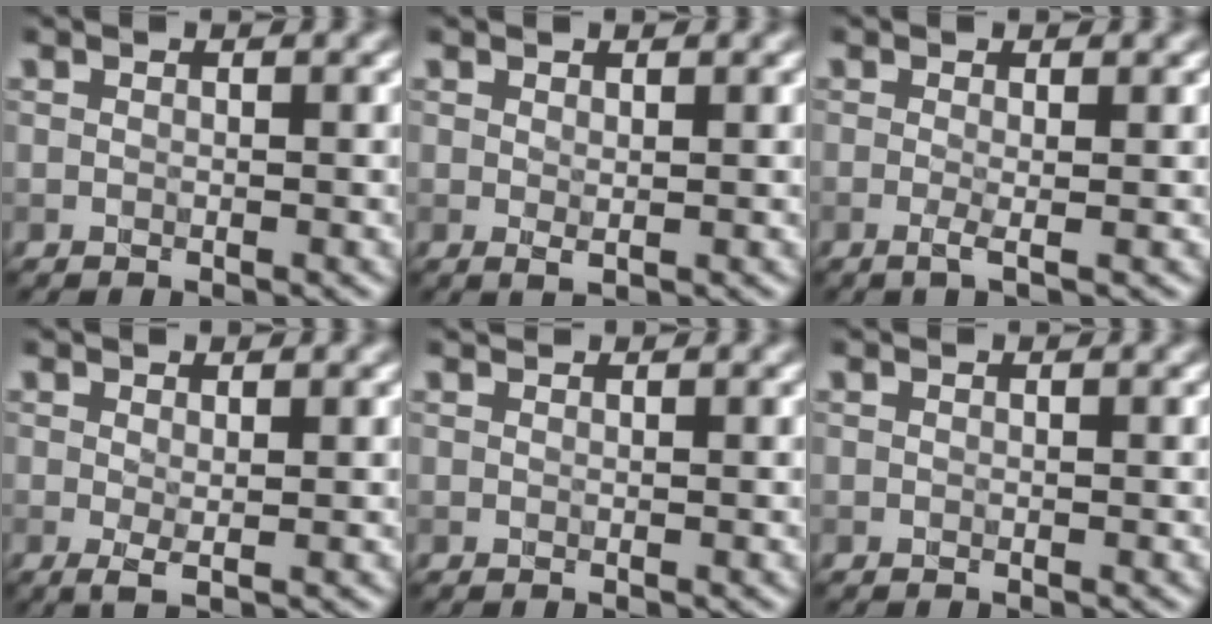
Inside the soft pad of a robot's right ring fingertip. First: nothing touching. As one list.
[{"total": 0.7, "force": [0.3, 0.2, 0.6], "torque": [-0.009, -0.002, 0.005]}, {"total": 1.3, "force": [-0.2, 0.1, 1.3], "torque": [-0.027, -0.006, -0.006]}, {"total": 1.2, "force": [0.1, 0.2, 1.1], "torque": [-0.024, -0.005, 0.002]}, {"total": 0.7, "force": [0.6, 0.1, 0.1], "torque": [-0.005, 0.000, 0.008]}, {"total": 0.0}]